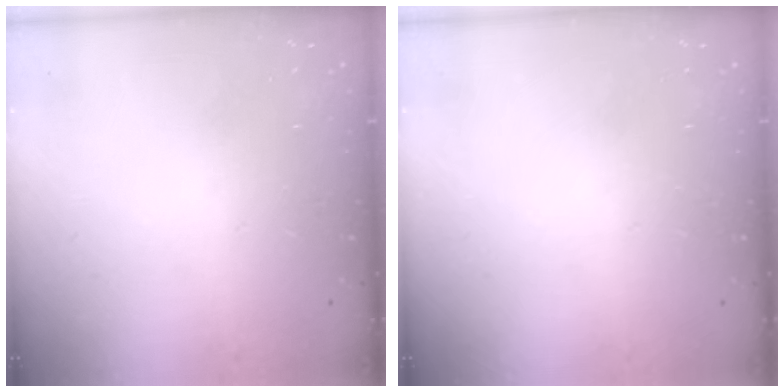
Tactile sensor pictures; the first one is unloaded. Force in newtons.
{"total": 0.0}